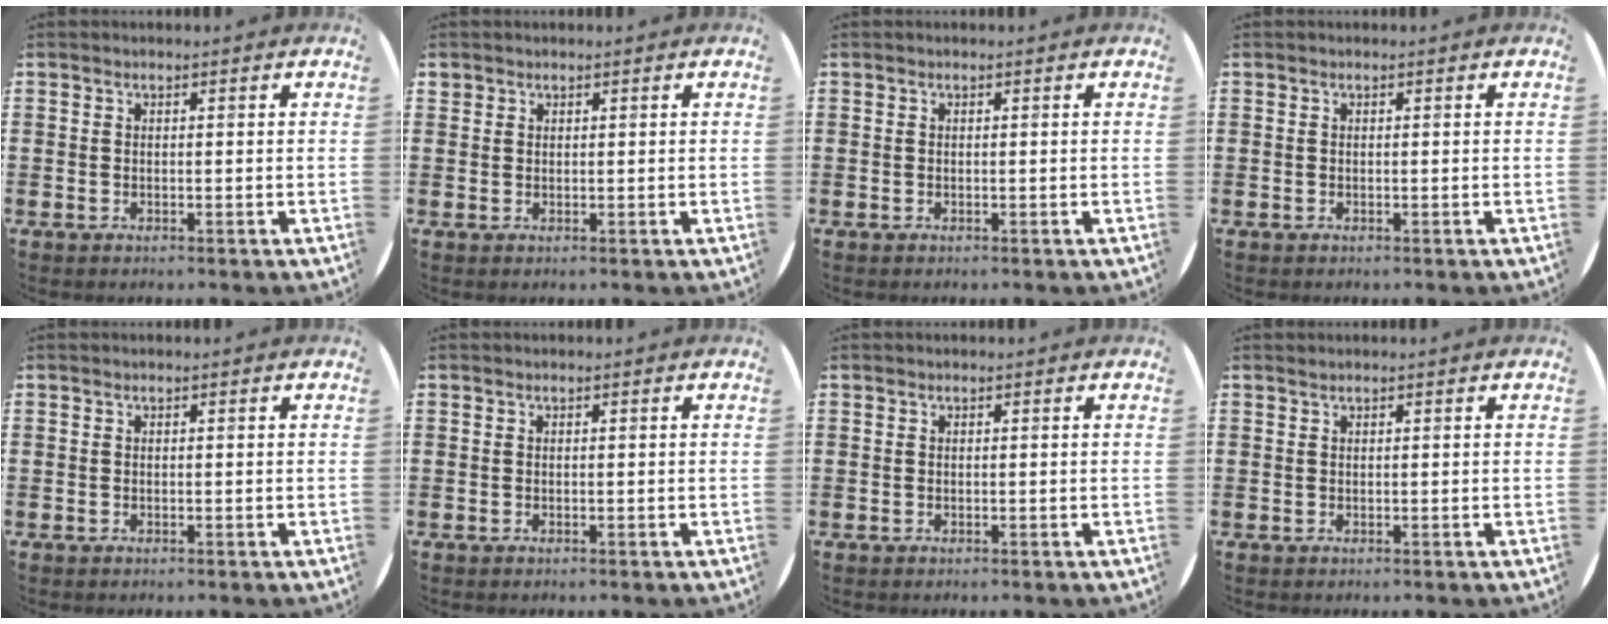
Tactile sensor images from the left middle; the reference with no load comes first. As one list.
[{"total": 0.7, "force": [0.6, 0.4, -0.1], "torque": [0.003, 0.004, 0.012]}, {"total": 0.0}, {"total": 0.0}, {"total": 0.0}, {"total": 0.0}, {"total": 0.0}, {"total": 0.0}]